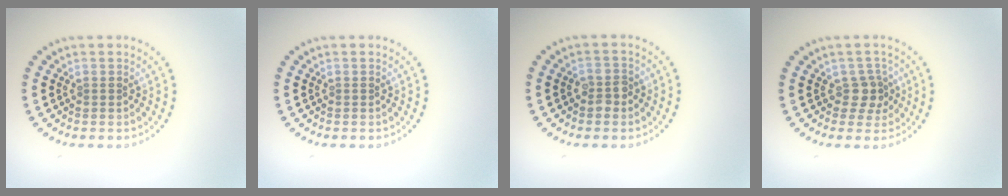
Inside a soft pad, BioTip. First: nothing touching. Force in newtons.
{"total": 0.0}
{"total": 1.7, "press": 1.7, "slide": 0.3}
{"total": 2.0, "press": 1.6, "slide": 1.3}